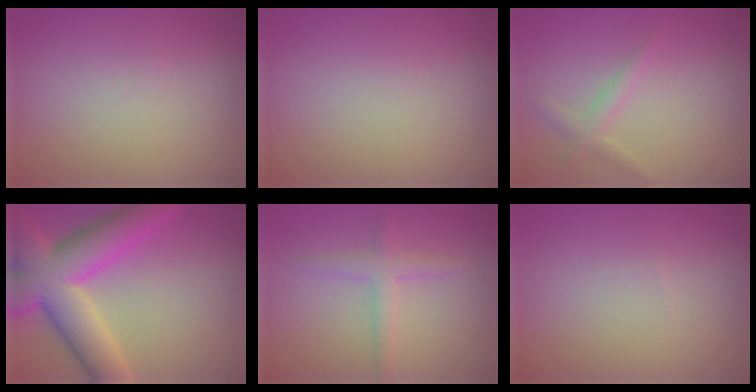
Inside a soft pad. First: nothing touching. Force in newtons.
{"total": 0.0}
{"total": 1.6, "press": 1.6, "slide": 0.0}
{"total": 11.2, "press": 11.2, "slide": 0.6}
{"total": 2.3, "press": 2.3, "slide": 0.2}
{"total": 0.0}